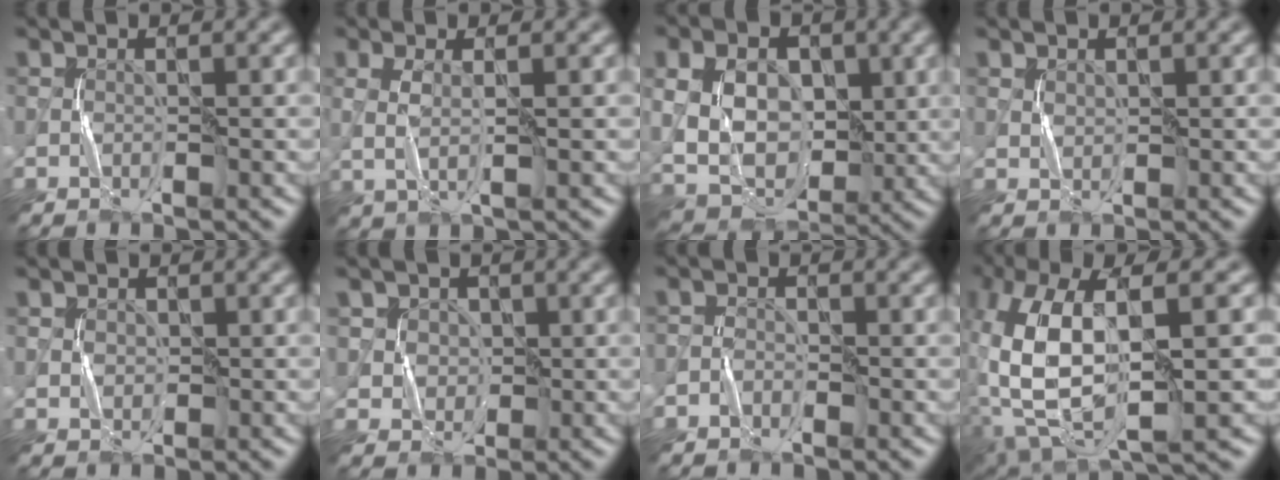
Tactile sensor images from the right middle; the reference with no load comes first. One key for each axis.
{"total": 2.2, "fx": 0.3, "fy": 0.5, "fz": 2.1, "tx": -0.050, "ty": 0.002, "tz": 0.010}
{"total": 8.3, "fx": 1.0, "fy": 6.0, "fz": 5.7, "tx": -0.117, "ty": -0.004, "tz": 0.017}
{"total": 0.8, "fx": 0.5, "fy": 0.5, "fz": 0.3, "tx": -0.011, "ty": -0.001, "tz": 0.014}
{"total": 1.3, "fx": 0.3, "fy": 1.1, "fz": 0.5, "tx": -0.011, "ty": 0.000, "tz": 0.010}
{"total": 4.5, "fx": 1.7, "fy": 3.9, "fz": 1.7, "tx": -0.033, "ty": 0.010, "tz": 0.029}
{"total": 1.0, "fx": -0.6, "fy": 0.7, "fz": 0.3, "tx": -0.005, "ty": 0.004, "tz": -0.014}
{"total": 13.2, "fx": -0.9, "fy": 5.6, "fz": 11.9, "tx": -0.261, "ty": 0.000, "tz": -0.010}